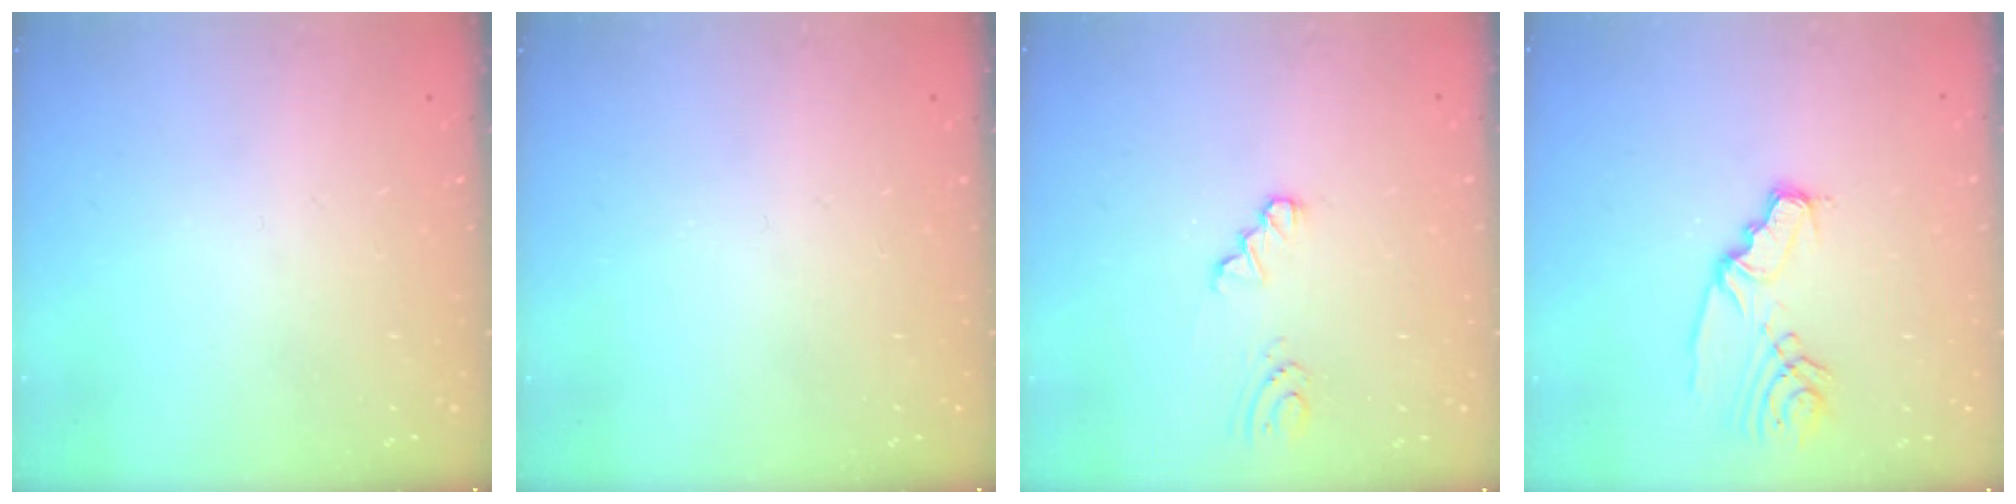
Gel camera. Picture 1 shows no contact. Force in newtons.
{"total": 0.0}
{"total": 1.0, "press": 1.0, "slide": 0.2}
{"total": 7.0, "press": 7.0, "slide": 0.6}